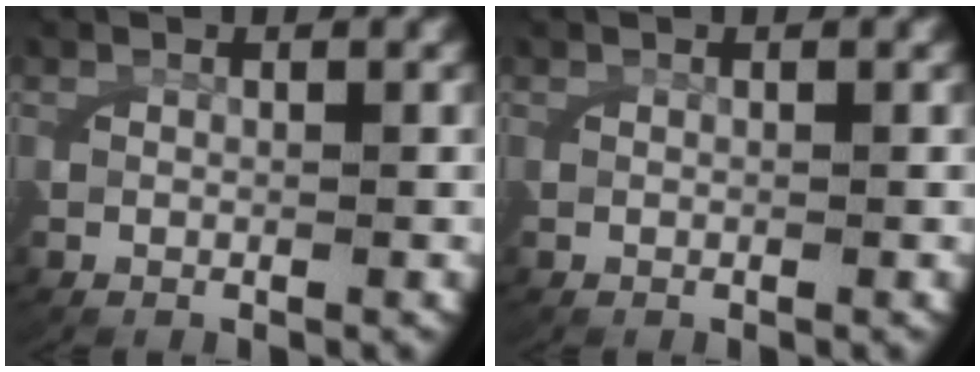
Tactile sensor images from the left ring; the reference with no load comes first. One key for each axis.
{"total": 0.0}